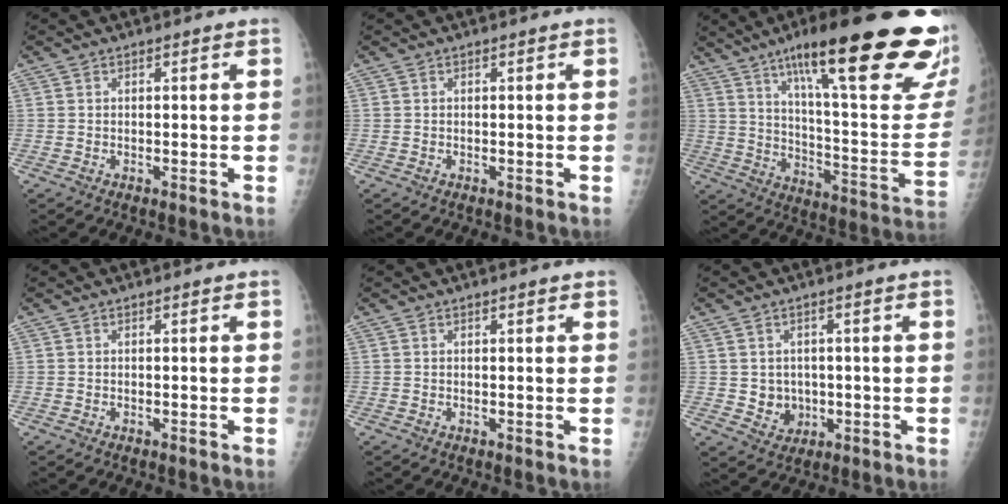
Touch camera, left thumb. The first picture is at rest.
{"total": 0.0}
{"total": 33.6, "force": [20.2, 5.9, 26.1], "torque": [-0.293, -0.058, 0.301]}
{"total": 0.0}
{"total": 1.1, "force": [0.8, 0.3, 0.7], "torque": [-0.007, 0.000, 0.009]}
{"total": 4.6, "force": [-0.2, 4.2, 1.9], "torque": [-0.008, 0.001, 0.009]}